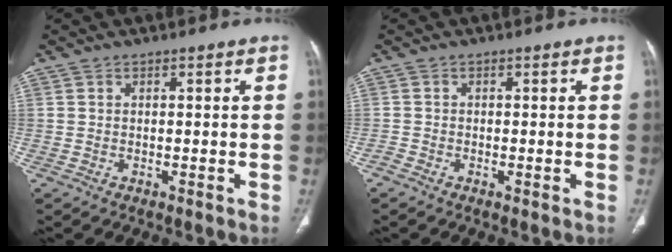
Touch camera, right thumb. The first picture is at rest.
{"total": 1.1, "force": [-0.7, 0.5, 0.7], "torque": [-0.014, -0.003, -0.018]}